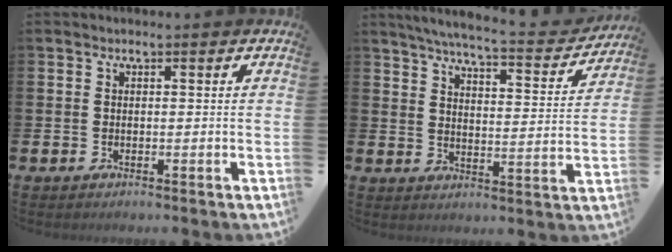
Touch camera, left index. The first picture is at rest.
{"total": 5.7, "force": [5.3, 0.2, 2.0], "torque": [-0.055, -0.044, 0.085]}